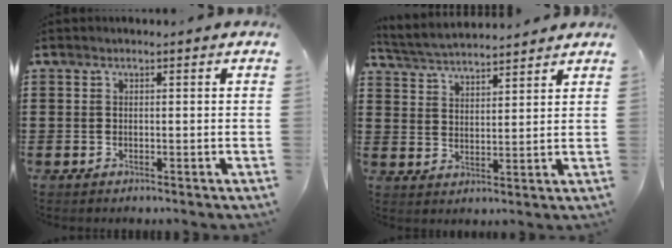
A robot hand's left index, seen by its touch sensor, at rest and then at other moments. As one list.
[{"total": 3.8, "force": [3.8, 0.1, 0.5], "torque": [-0.027, -0.019, 0.067]}]